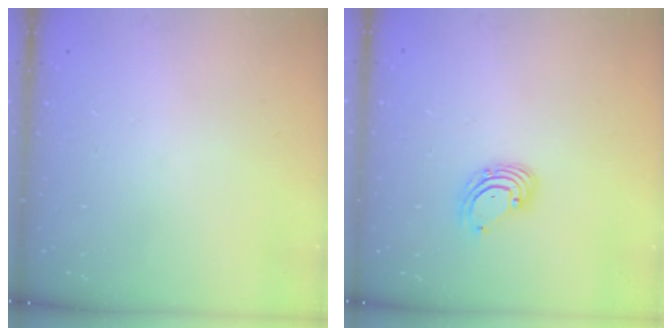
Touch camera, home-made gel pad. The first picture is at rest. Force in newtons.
{"total": 2.7, "press": 2.7, "slide": 0.3}